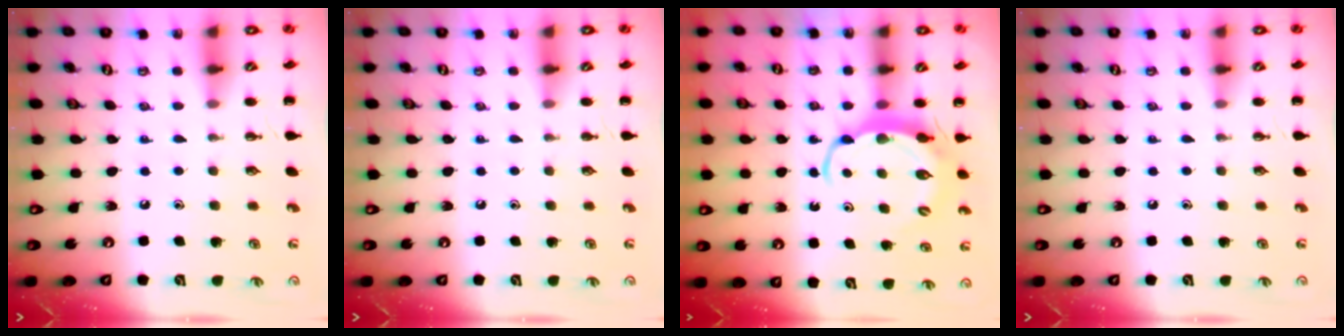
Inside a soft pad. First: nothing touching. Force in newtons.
{"total": 0.0}
{"total": 5.9, "press": 5.9, "slide": 0.5}
{"total": 0.0}